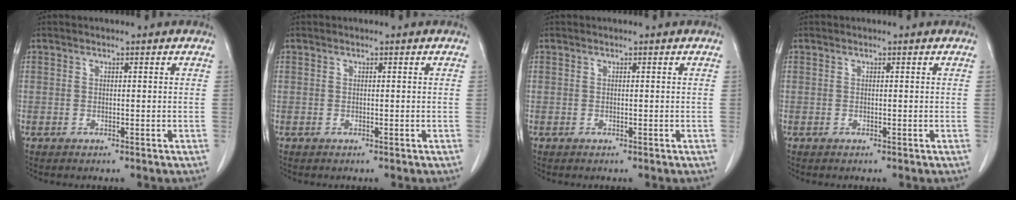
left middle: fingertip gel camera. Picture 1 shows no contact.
{"total": 0.0}
{"total": 0.0}
{"total": 0.0}